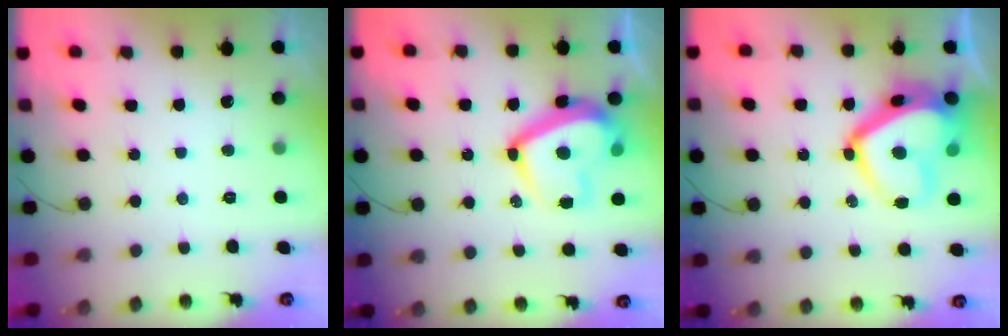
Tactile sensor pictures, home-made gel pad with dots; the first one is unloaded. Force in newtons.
{"total": 16.4, "press": 16.3, "slide": 1.4}
{"total": 18.0, "press": 17.9, "slide": 2.0}